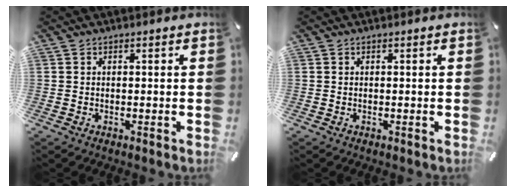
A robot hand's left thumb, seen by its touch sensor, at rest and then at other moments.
{"total": 0.0}